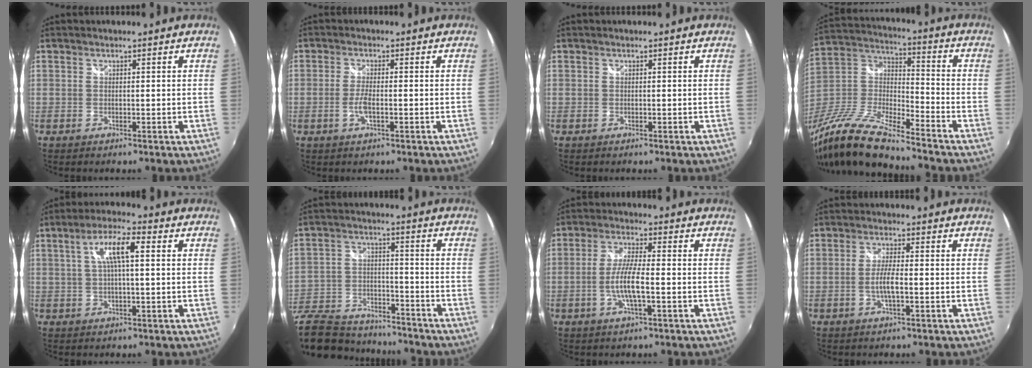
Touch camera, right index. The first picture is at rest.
{"total": 3.2, "force": [-1.0, 0.5, 3.0], "torque": [-0.065, -0.004, -0.021]}
{"total": 0.0}
{"total": 19.1, "force": [-14.8, 3.4, 11.6], "torque": [-0.244, -0.028, -0.291]}
{"total": 7.3, "force": [1.5, 1.5, 7.0], "torque": [-0.130, 0.012, 0.027]}
{"total": 24.2, "force": [-19.0, 10.4, 10.8], "torque": [-0.254, -0.012, -0.299]}
{"total": 6.8, "force": [-1.9, 0.9, 6.4], "torque": [-0.131, -0.003, -0.036]}
{"total": 3.9, "force": [-1.1, 0.4, 3.7], "torque": [-0.073, -0.003, -0.021]}